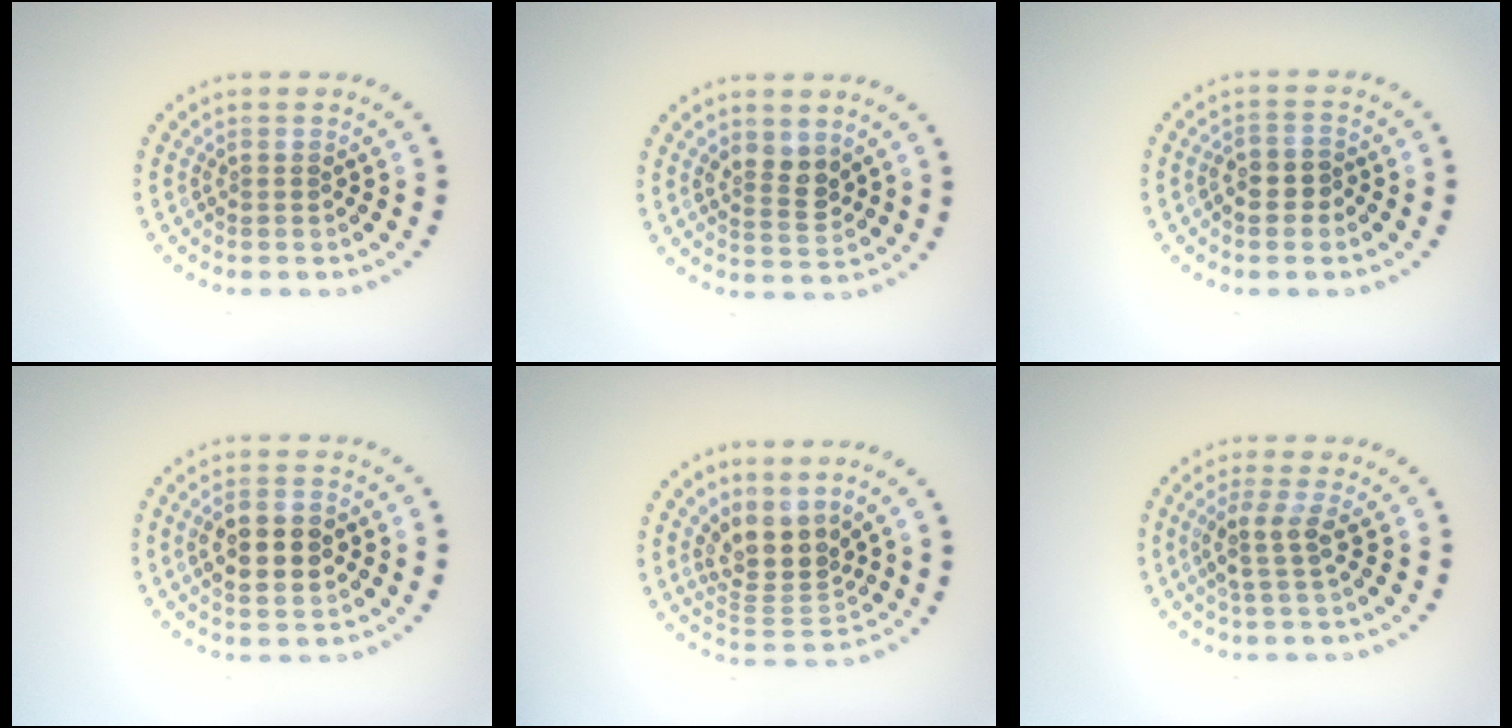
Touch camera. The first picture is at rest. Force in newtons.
{"total": 2.5, "press": 2.4, "slide": 0.7}
{"total": 2.3, "press": 2.2, "slide": 0.9}
{"total": 4.1, "press": 4.1, "slide": 0.3}
{"total": 3.9, "press": 2.8, "slide": 2.7}
{"total": 2.6, "press": 2.0, "slide": 1.6}